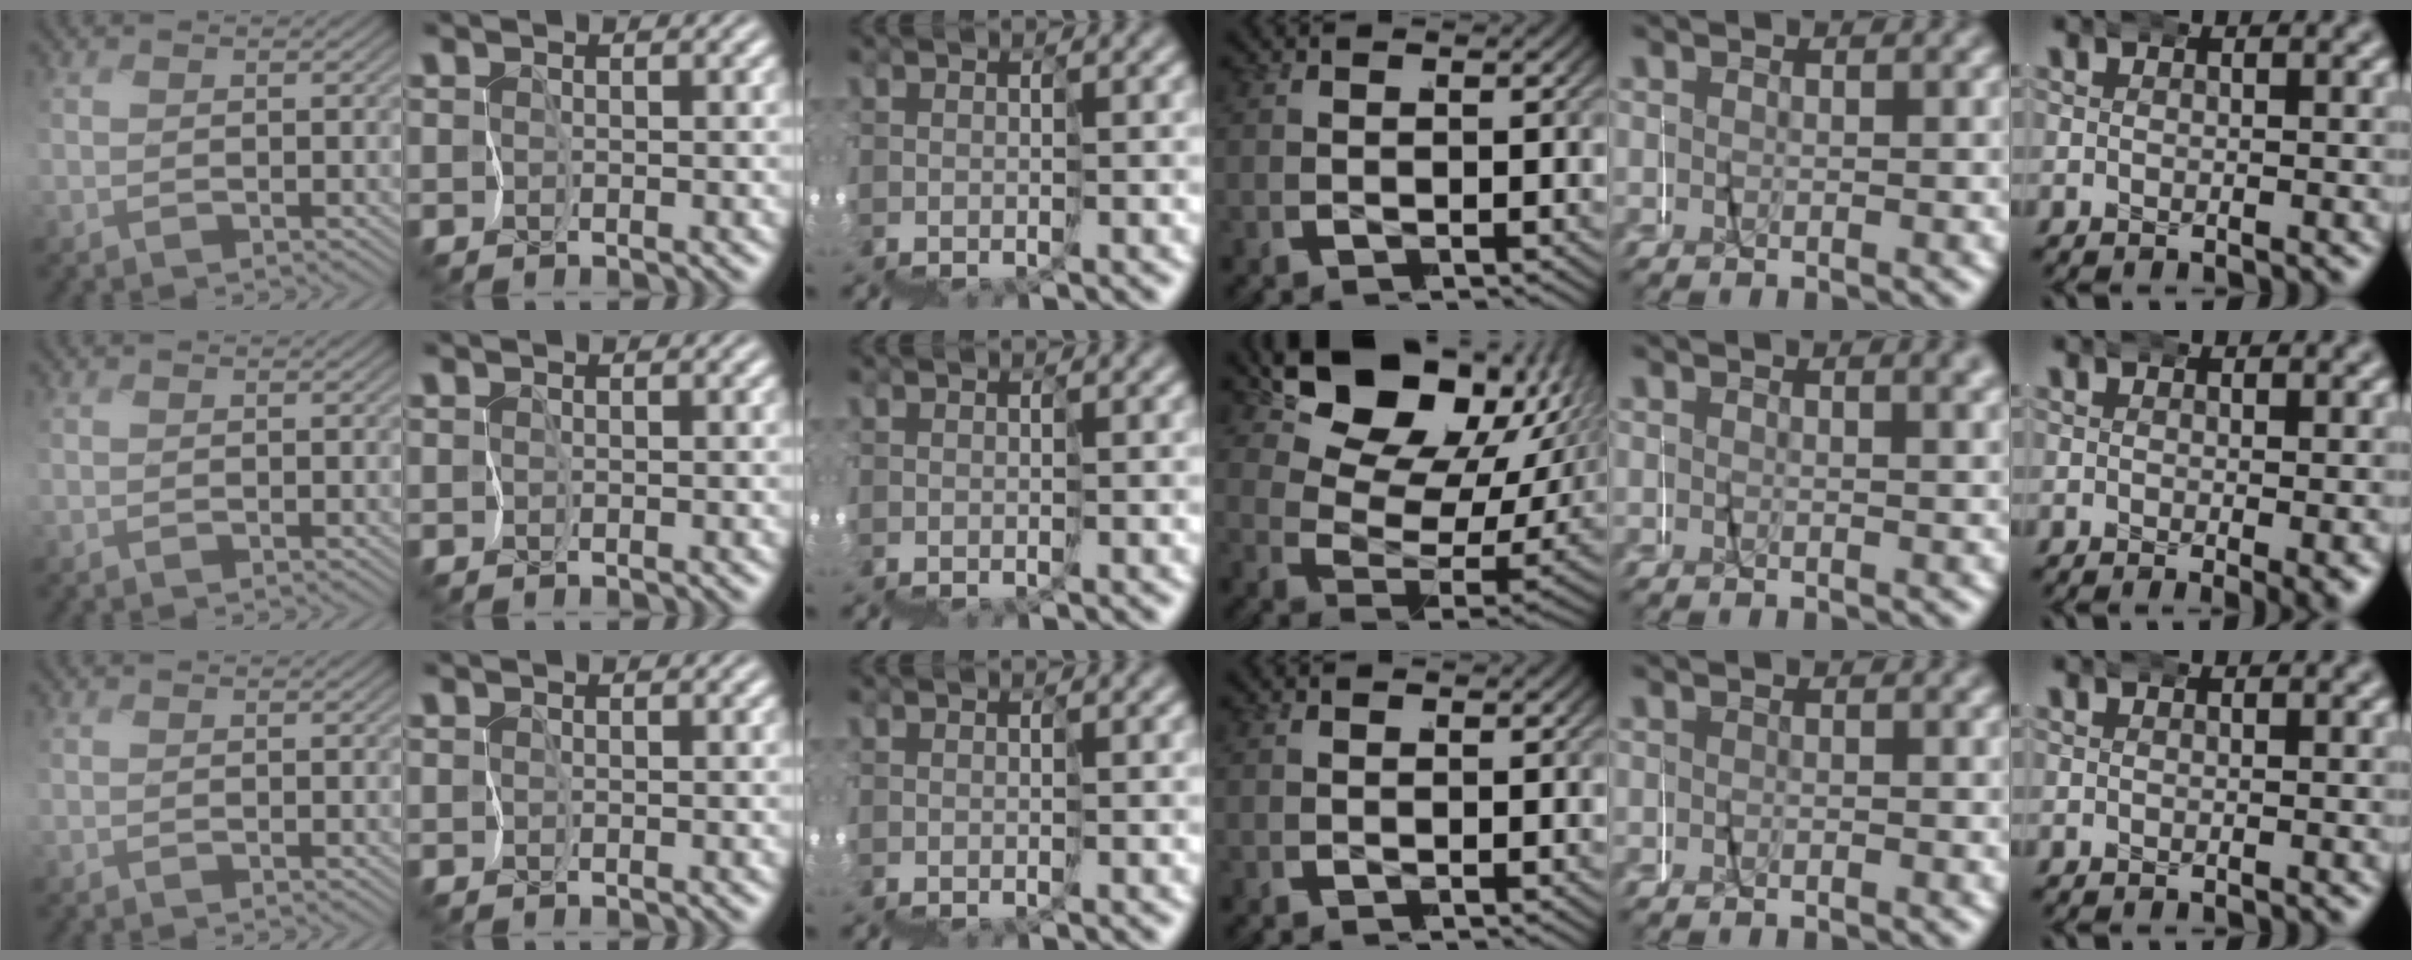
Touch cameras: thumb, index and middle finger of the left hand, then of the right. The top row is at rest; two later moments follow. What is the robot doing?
{"motion": "wrap", "object": "napkin"}